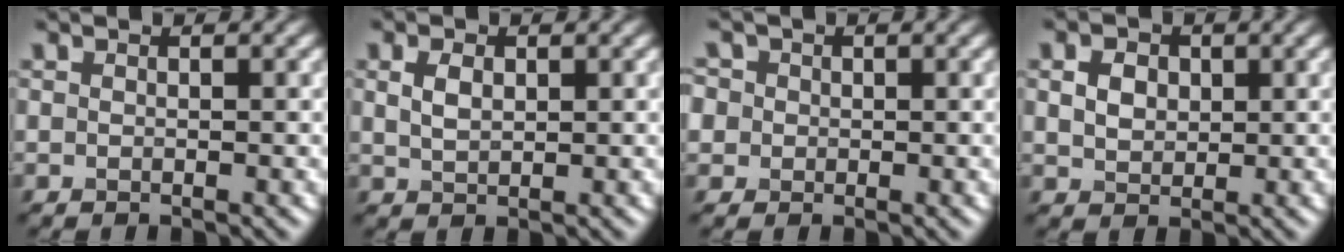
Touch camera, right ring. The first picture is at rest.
{"total": 2.0, "force": [0.7, 1.2, 1.4], "torque": [-0.030, 0.000, 0.015]}
{"total": 4.5, "force": [1.6, 3.9, 1.8], "torque": [-0.038, 0.027, 0.004]}
{"total": 2.5, "force": [0.7, 1.9, 1.4], "torque": [-0.029, -0.001, 0.011]}